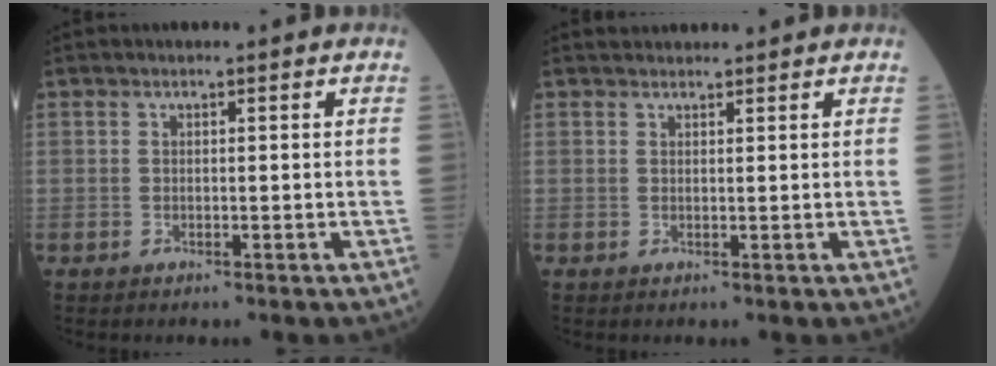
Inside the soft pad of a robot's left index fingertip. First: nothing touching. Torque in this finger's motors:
{"motor_torque": [0.31, -0.33, 0.03, 0.01]}